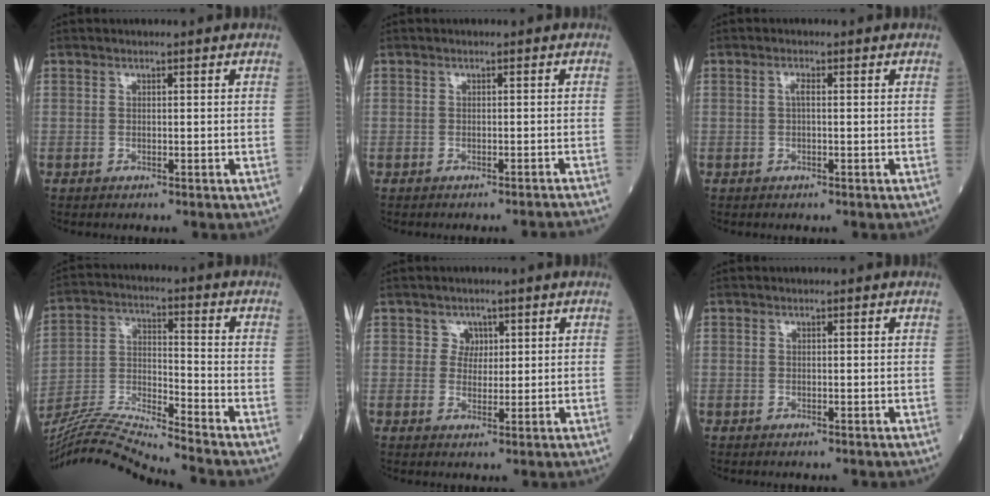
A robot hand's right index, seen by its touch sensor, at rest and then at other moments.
{"total": 4.5, "force": [-4.3, -0.9, 0.7], "torque": [-0.006, -0.011, -0.046]}
{"total": 1.1, "force": [0.0, 0.2, 1.1], "torque": [-0.021, 0.002, -0.001]}
{"total": 14.3, "force": [-13.3, -2.2, 4.7], "torque": [-0.083, -0.002, -0.246]}
{"total": 2.2, "force": [1.0, 2.0, 0.2], "torque": [0.006, -0.002, 0.011]}
{"total": 0.0}